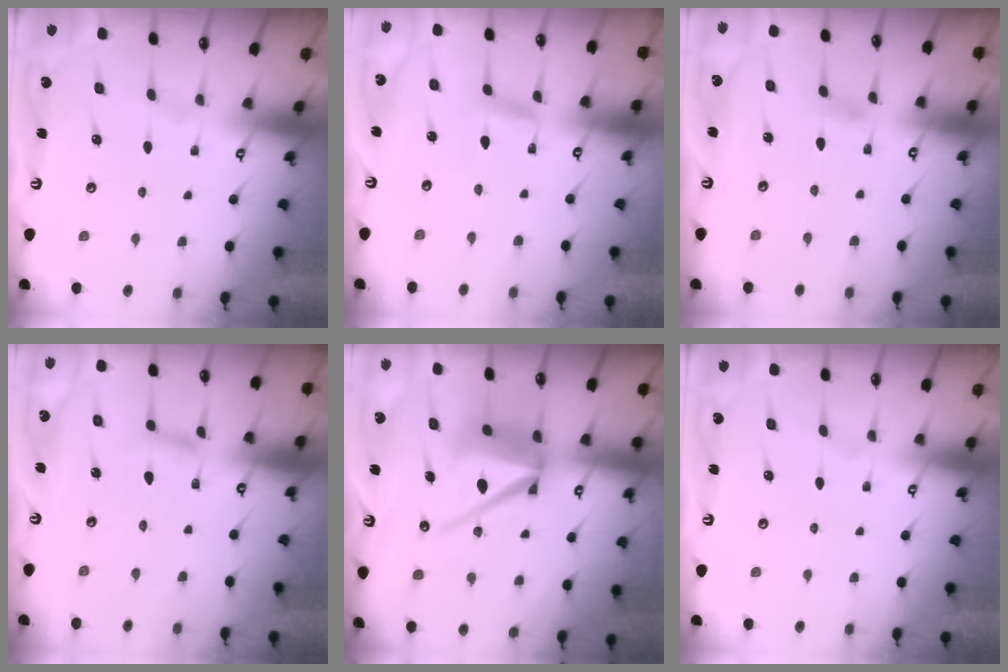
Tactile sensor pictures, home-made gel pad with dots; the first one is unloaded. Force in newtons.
{"total": 2.0, "press": 2.0, "slide": 0.2}
{"total": 4.4, "press": 4.4, "slide": 0.4}
{"total": 3.7, "press": 3.7, "slide": 0.3}
{"total": 12.8, "press": 12.7, "slide": 1.5}
{"total": 0.0}